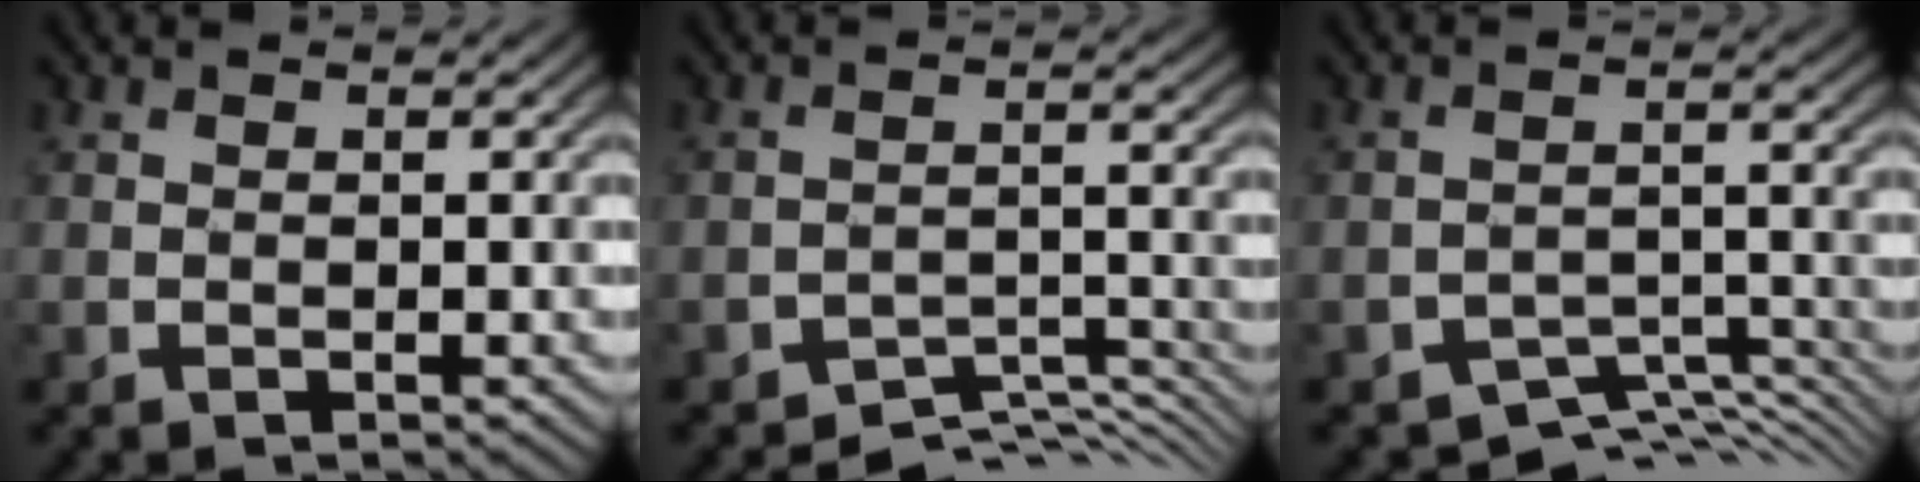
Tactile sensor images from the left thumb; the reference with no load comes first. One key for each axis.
{"total": 5.7, "fx": -5.2, "fy": 1.3, "fz": 1.8, "tx": -0.027, "ty": -0.003, "tz": -0.079}
{"total": 6.6, "fx": -5.7, "fy": 2.1, "fz": 2.4, "tx": -0.037, "ty": -0.015, "tz": -0.088}